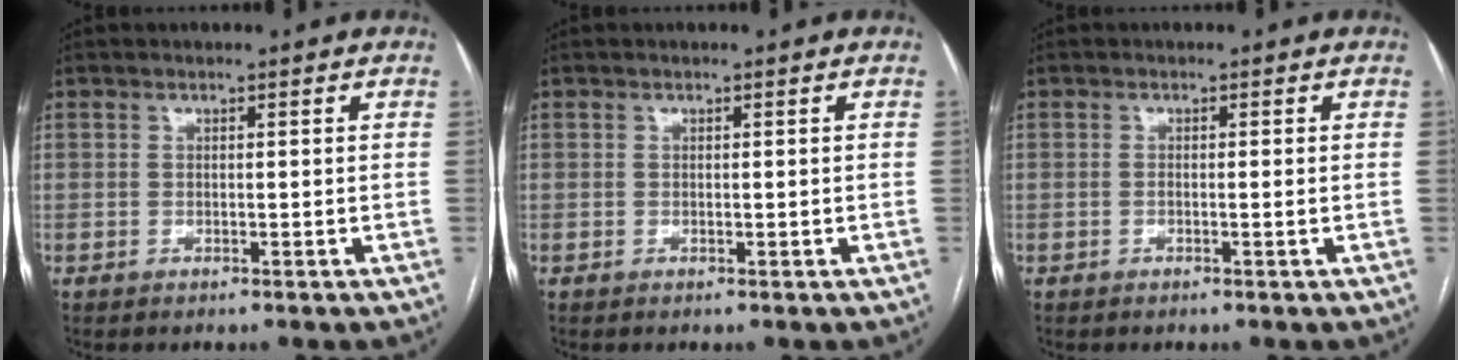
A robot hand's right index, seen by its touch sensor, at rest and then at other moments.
{"total": 0.0}
{"total": 0.8, "force": [-0.2, -0.1, 0.8], "torque": [-0.014, 0.000, -0.003]}